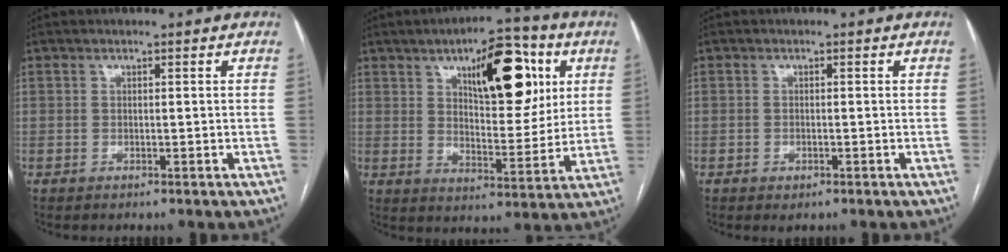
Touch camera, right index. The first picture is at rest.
{"total": 15.6, "force": [6.4, 5.8, 13.1], "torque": [-0.182, 0.015, 0.099]}
{"total": 0.8, "force": [-0.4, 0.5, 0.5], "torque": [-0.006, 0.000, -0.003]}